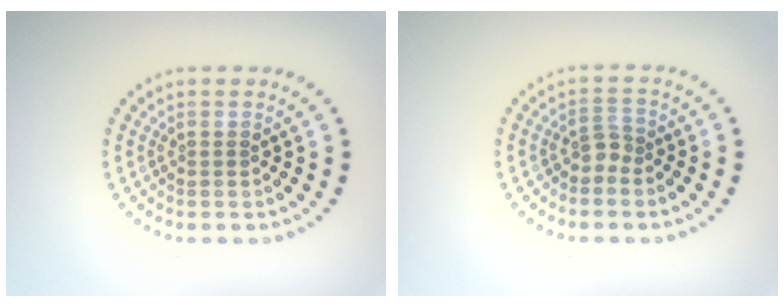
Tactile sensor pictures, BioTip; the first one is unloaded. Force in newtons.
{"total": 1.6, "press": 1.1, "slide": 1.1}